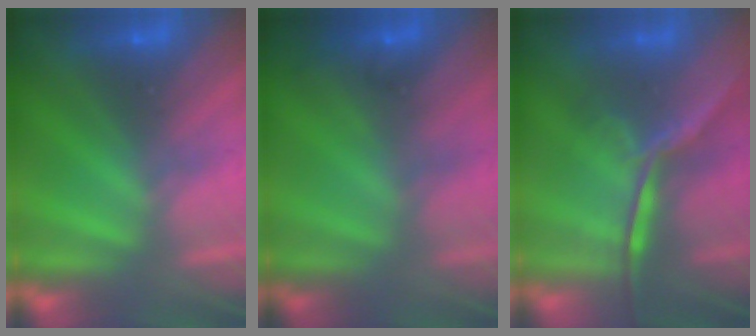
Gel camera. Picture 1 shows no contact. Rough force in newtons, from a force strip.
{"total": 1.4}
{"total": 1.6}